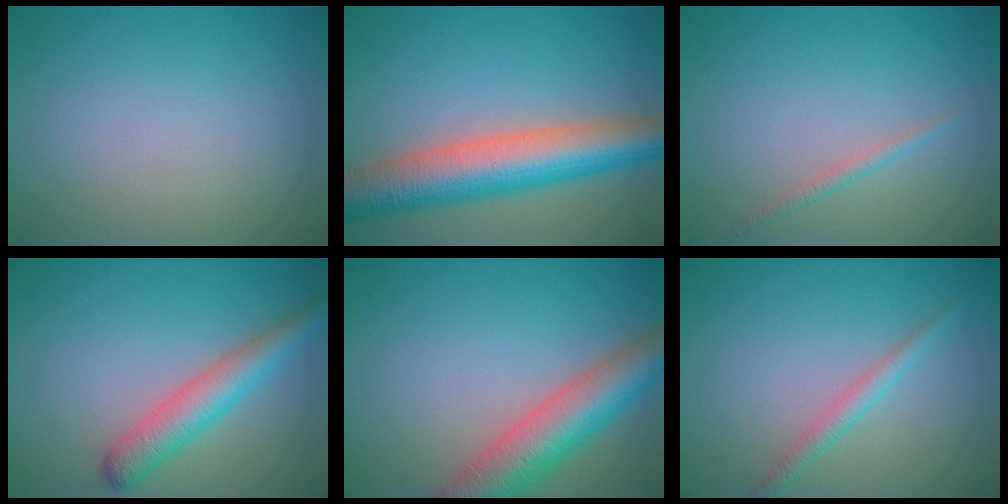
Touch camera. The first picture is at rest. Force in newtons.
{"total": 9.3, "press": 9.3, "slide": 0.4}
{"total": 0.9, "press": 0.9, "slide": 0.1}
{"total": 4.3, "press": 4.3, "slide": 0.1}
{"total": 7.5, "press": 7.5, "slide": 0.3}
{"total": 1.8, "press": 1.8, "slide": 0.0}